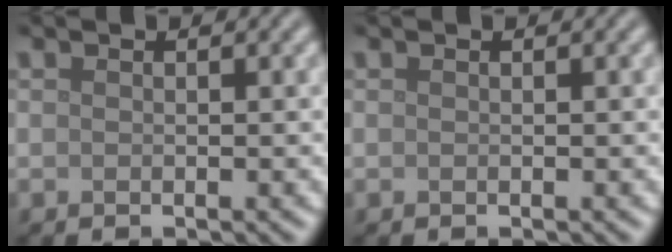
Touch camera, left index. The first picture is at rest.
{"total": 0.0}